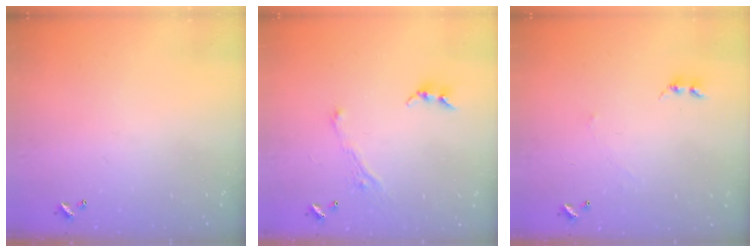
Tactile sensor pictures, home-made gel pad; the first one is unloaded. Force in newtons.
{"total": 2.8, "press": 2.8, "slide": 0.1}
{"total": 2.3, "press": 2.3, "slide": 0.3}